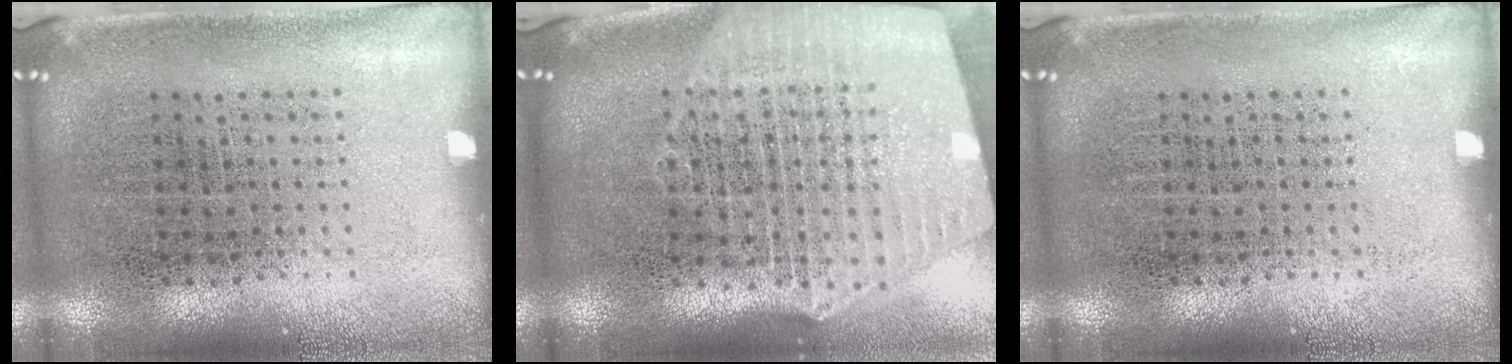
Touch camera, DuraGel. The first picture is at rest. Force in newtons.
{"total": 2.8, "press": 2.3, "slide": 1.5}
{"total": 0.0}